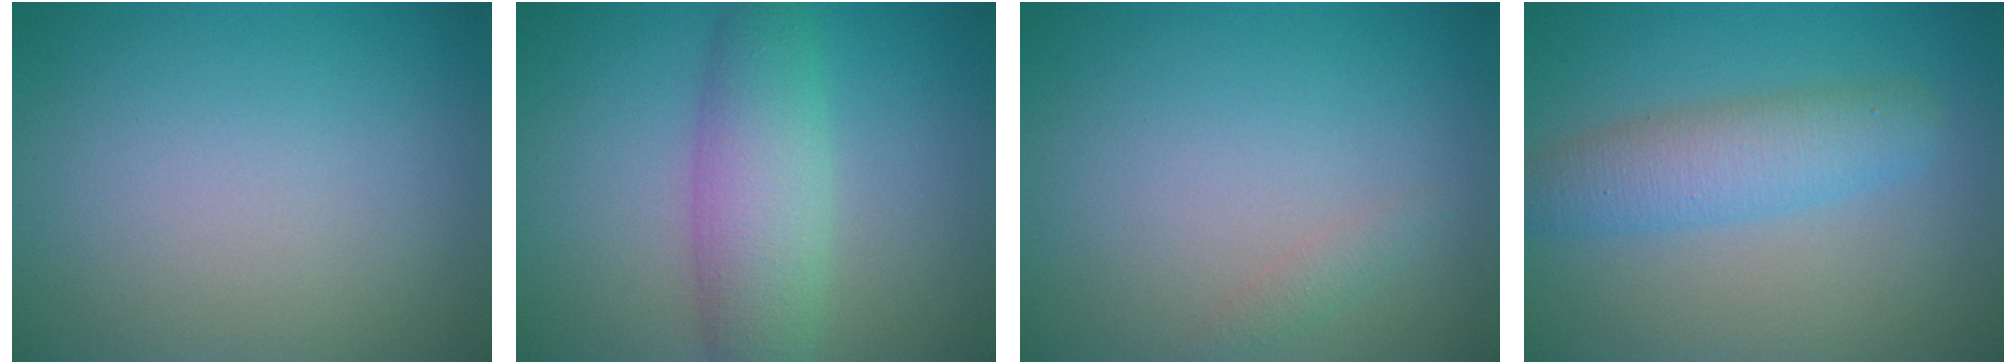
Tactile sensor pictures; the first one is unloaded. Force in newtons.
{"total": 3.9, "press": 3.9, "slide": 0.2}
{"total": 0.9, "press": 0.9, "slide": 0.0}
{"total": 4.1, "press": 4.1, "slide": 0.1}